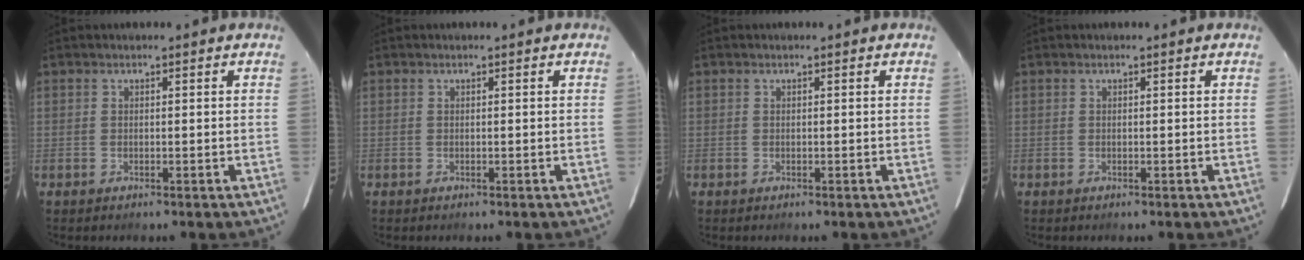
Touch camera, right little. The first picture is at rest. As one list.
[{"total": 0.0}, {"total": 0.0}, {"total": 0.0}]